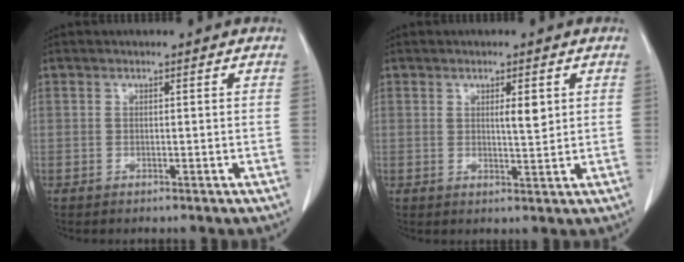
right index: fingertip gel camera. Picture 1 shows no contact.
{"total": 3.3, "force": [1.2, 0.7, 3.0], "torque": [-0.046, -0.005, 0.018]}